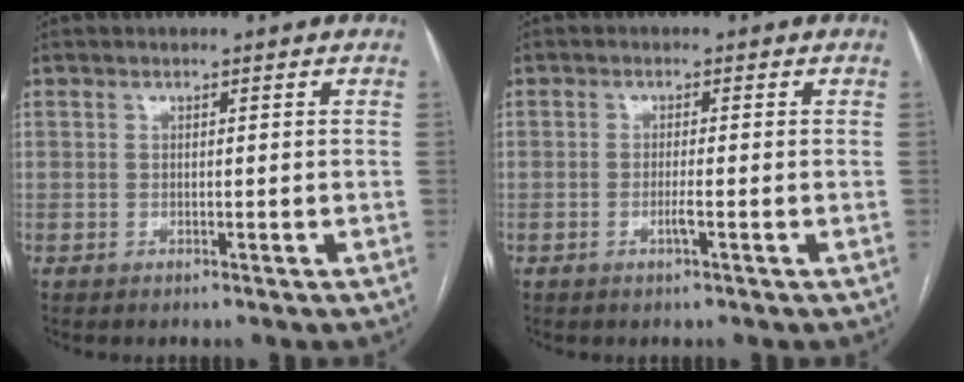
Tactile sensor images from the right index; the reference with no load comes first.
{"total": 1.7, "force": [-0.7, -0.1, 1.5], "torque": [-0.030, -0.002, -0.013]}